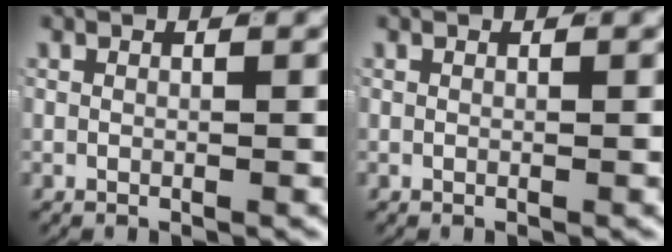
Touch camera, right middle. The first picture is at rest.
{"total": 0.0}